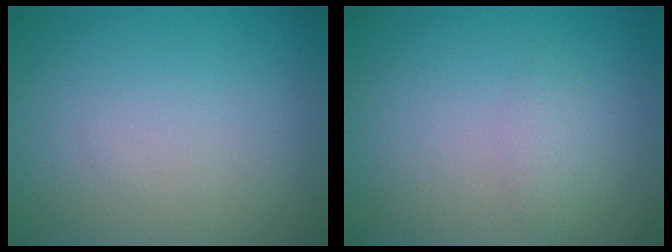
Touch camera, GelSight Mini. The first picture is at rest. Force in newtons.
{"total": 1.3, "press": 1.3, "slide": 0.0}